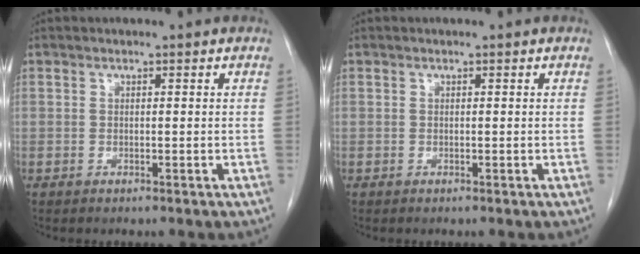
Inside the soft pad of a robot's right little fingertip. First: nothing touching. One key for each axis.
{"total": 0.0}